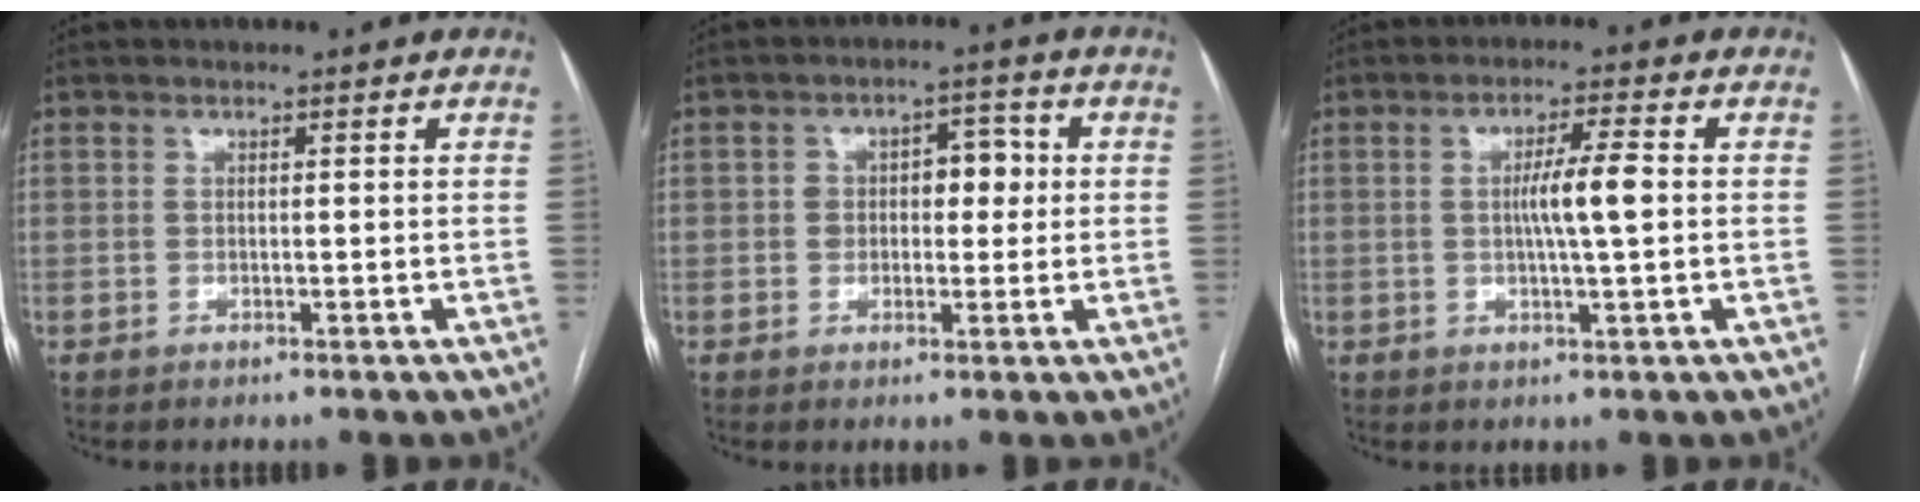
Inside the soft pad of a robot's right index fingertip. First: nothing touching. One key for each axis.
{"total": 5.7, "fx": 0.6, "fy": 3.3, "fz": 4.6, "tx": -0.064, "ty": 0.024, "tz": 0.013}
{"total": 5.7, "fx": 0.2, "fy": 0.1, "fz": 5.7, "tx": -0.102, "ty": 0.002, "tz": 0.002}